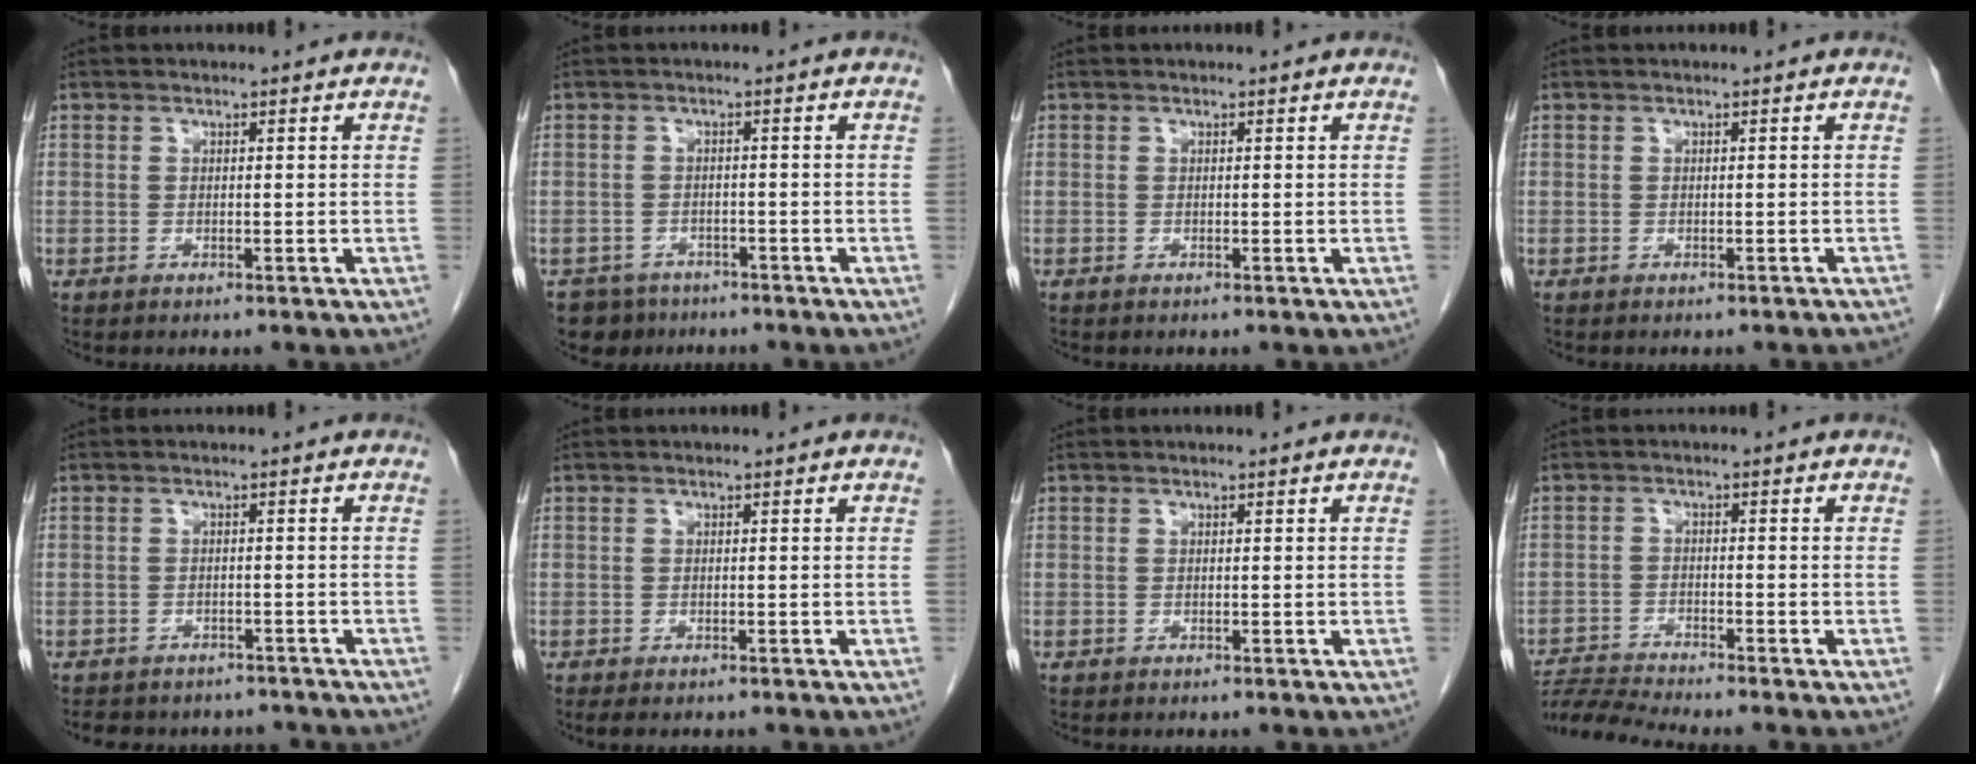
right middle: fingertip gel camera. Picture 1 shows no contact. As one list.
[{"total": 4.7, "force": [-3.7, 2.9, -0.2], "torque": [0.007, 0.003, -0.058]}, {"total": 0.0}, {"total": 3.0, "force": [-2.7, 0.8, 1.0], "torque": [-0.015, -0.008, -0.029]}, {"total": 8.9, "force": [-7.8, 3.8, 1.8], "torque": [-0.032, 0.008, -0.090]}, {"total": 2.0, "force": [-1.6, 0.7, 1.0], "torque": [-0.013, -0.004, -0.017]}, {"total": 0.0}, {"total": 5.6, "force": [-5.3, -1.9, 0.5], "torque": [-0.017, -0.011, -0.099]}]